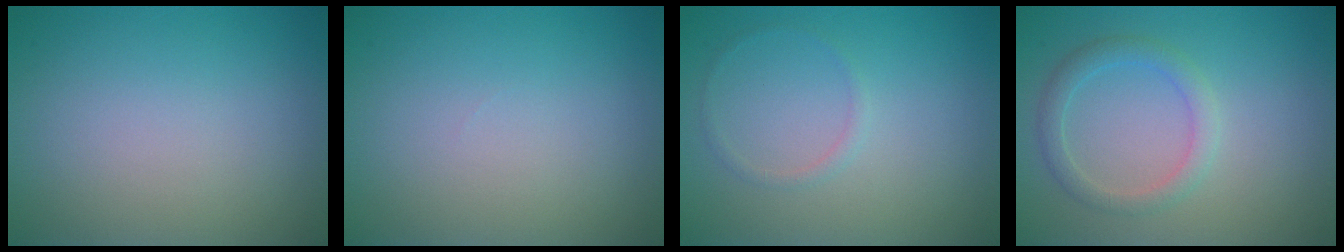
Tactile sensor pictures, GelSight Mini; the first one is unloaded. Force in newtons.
{"total": 0.0}
{"total": 0.8, "press": 0.8, "slide": 0.1}
{"total": 2.2, "press": 2.2, "slide": 0.1}